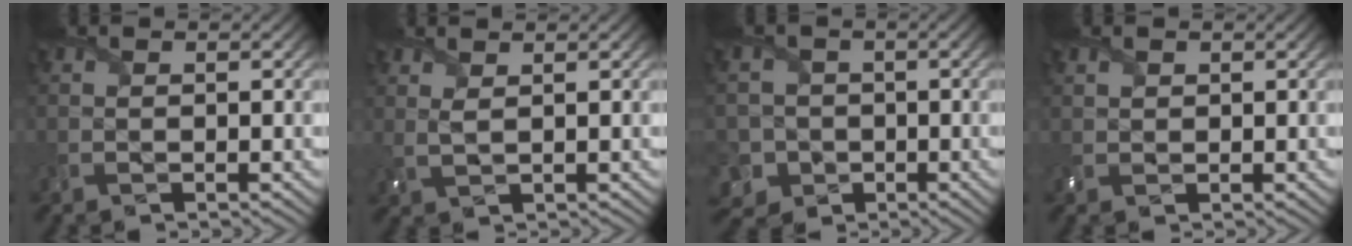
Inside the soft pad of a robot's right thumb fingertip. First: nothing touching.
{"total": 1.6, "force": [1.2, 0.3, 1.1], "torque": [-0.035, 0.000, 0.028]}
{"total": 6.6, "force": [-1.7, 6.2, 1.2], "torque": [-0.050, -0.009, -0.058]}
{"total": 1.1, "force": [0.7, 0.7, 0.4], "torque": [-0.014, 0.002, 0.017]}